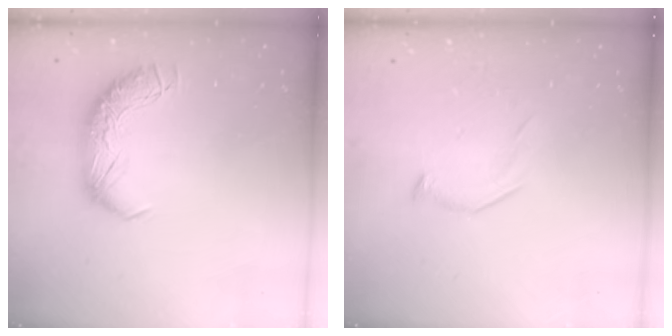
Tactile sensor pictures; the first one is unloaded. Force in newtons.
{"total": 7.6, "press": 7.6, "slide": 0.7}